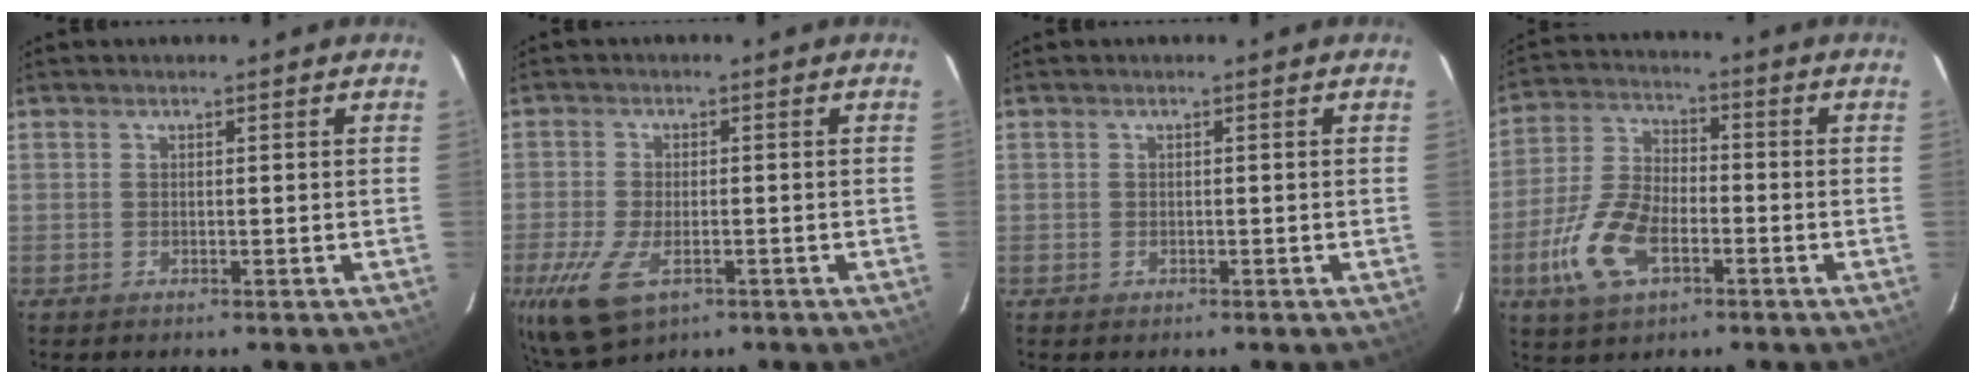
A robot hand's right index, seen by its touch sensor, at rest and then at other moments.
{"total": 10.8, "force": [-4.9, 5.5, 7.9], "torque": [-0.184, -0.033, -0.085]}
{"total": 0.7, "force": [-0.3, 0.6, 0.1], "torque": [0.001, 0.000, -0.003]}
{"total": 12.4, "force": [-5.1, 6.4, 9.4], "torque": [-0.211, 0.001, -0.095]}